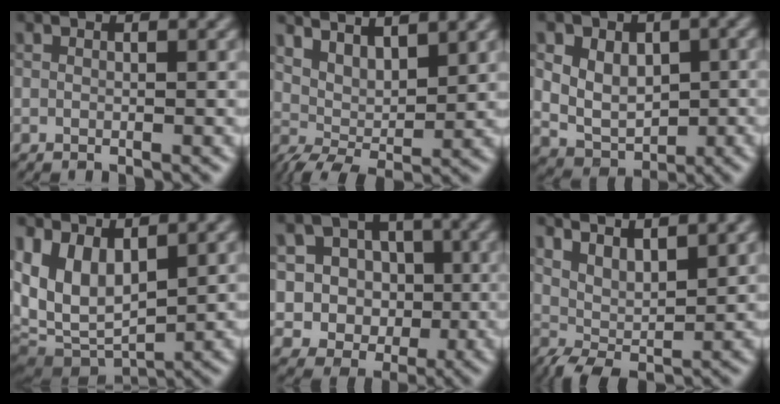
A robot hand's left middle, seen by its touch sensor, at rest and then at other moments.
{"total": 4.1, "force": [2.9, 1.2, 2.7], "torque": [-0.050, -0.005, 0.059]}
{"total": 6.4, "force": [1.5, 5.0, 3.6], "torque": [-0.058, 0.013, 0.019]}
{"total": 9.0, "force": [1.4, 5.4, 7.0], "torque": [-0.144, -0.009, 0.030]}
{"total": 6.7, "force": [0.8, 6.0, 2.7], "torque": [-0.034, 0.015, -0.005]}
{"total": 4.0, "force": [2.8, 1.1, 2.6], "torque": [-0.047, -0.004, 0.057]}